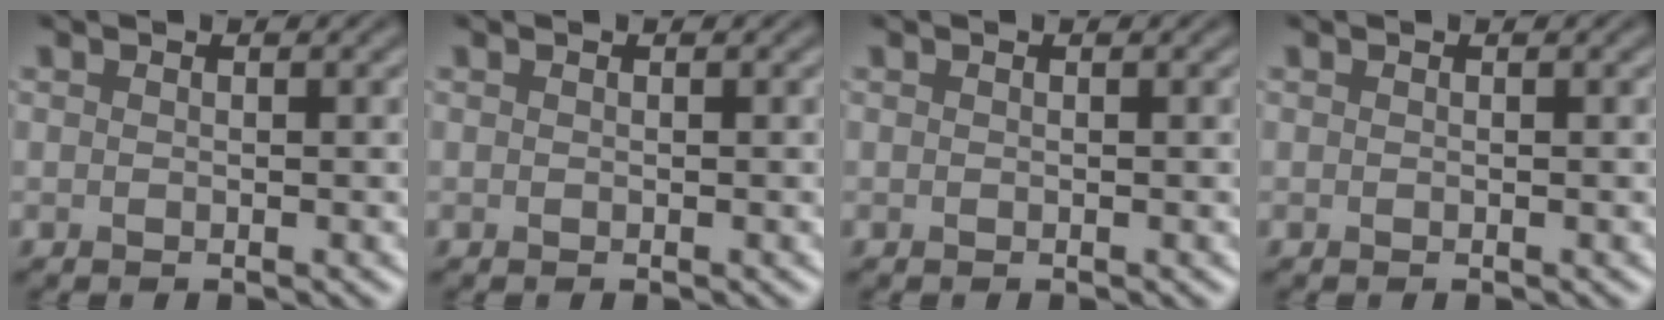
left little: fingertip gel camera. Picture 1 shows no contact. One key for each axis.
{"total": 0.0}
{"total": 0.0}
{"total": 0.0}